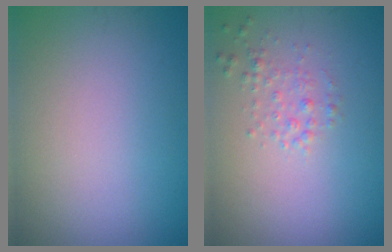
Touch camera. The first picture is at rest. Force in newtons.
{"total": 1.4, "press": 1.4, "slide": 0.1}